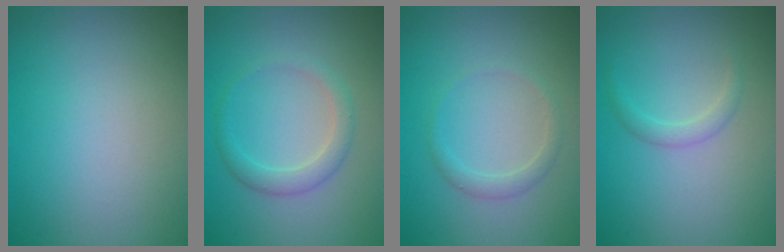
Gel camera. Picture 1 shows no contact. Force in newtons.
{"total": 2.1, "press": 2.1, "slide": 0.1}
{"total": 1.4, "press": 1.4, "slide": 0.1}
{"total": 1.2, "press": 1.2, "slide": 0.1}